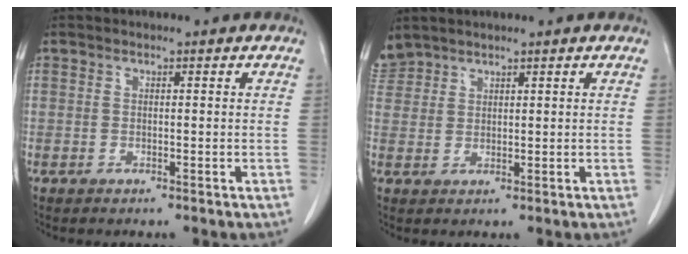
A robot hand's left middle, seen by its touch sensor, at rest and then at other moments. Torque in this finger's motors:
{"motor_torque": [0.35, -0.35, 0.04, 0.01]}